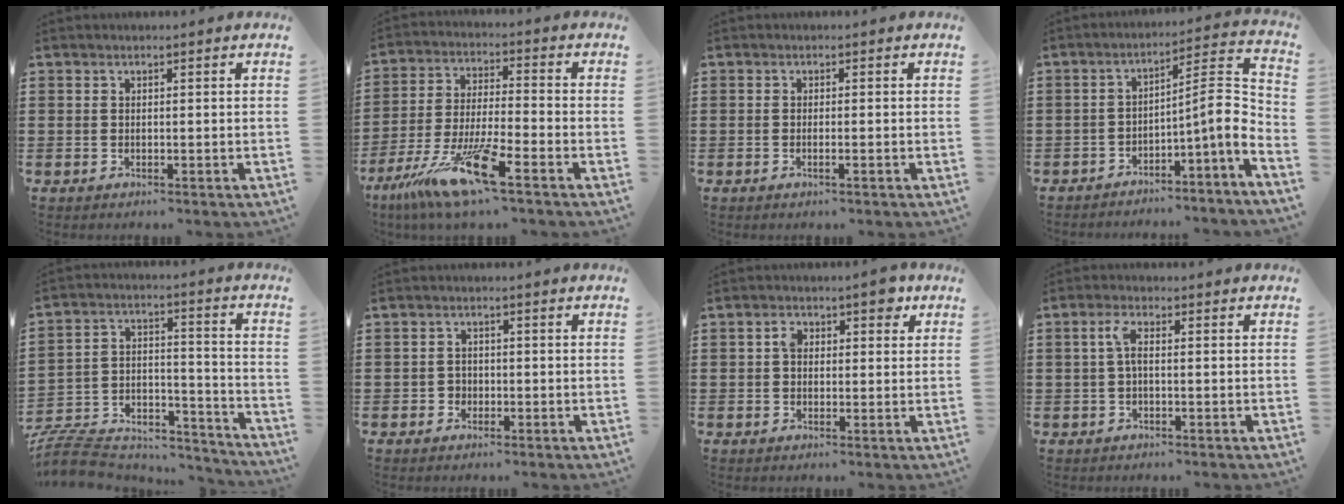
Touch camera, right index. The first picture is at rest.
{"total": 13.0, "force": [-8.9, 1.1, 9.3], "torque": [-0.197, -0.002, -0.167]}
{"total": 0.9, "force": [-0.5, -0.1, 0.8], "torque": [-0.012, -0.005, -0.009]}
{"total": 6.7, "force": [-1.6, 0.8, 6.5], "torque": [-0.100, -0.018, -0.039]}
{"total": 7.7, "force": [-7.1, 2.4, 1.9], "torque": [-0.047, 0.006, -0.140]}
{"total": 1.6, "force": [-0.8, 1.3, 0.2], "torque": [-0.010, 0.001, -0.018]}
{"total": 4.0, "force": [1.4, 2.1, 3.1], "torque": [-0.043, 0.001, 0.018]}
{"total": 2.9, "force": [0.0, 0.9, 2.7], "torque": [-0.061, 0.001, -0.003]}